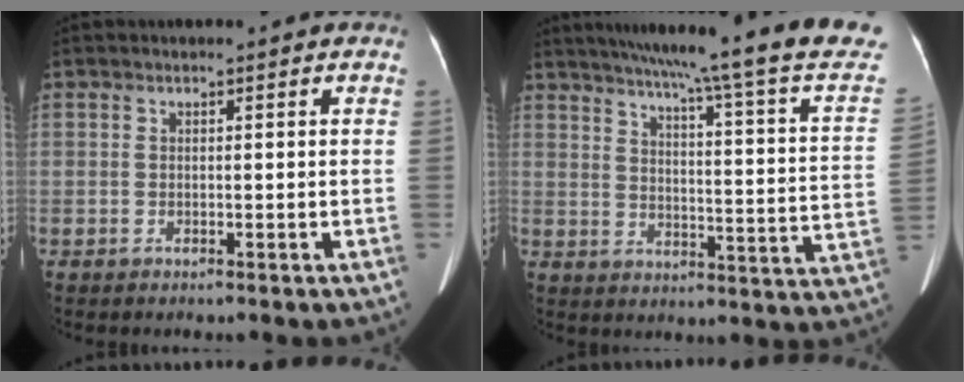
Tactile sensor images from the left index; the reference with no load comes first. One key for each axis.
{"total": 27.1, "fx": 22.8, "fy": -0.7, "fz": 14.5, "tx": -0.212, "ty": -0.061, "tz": 0.278}